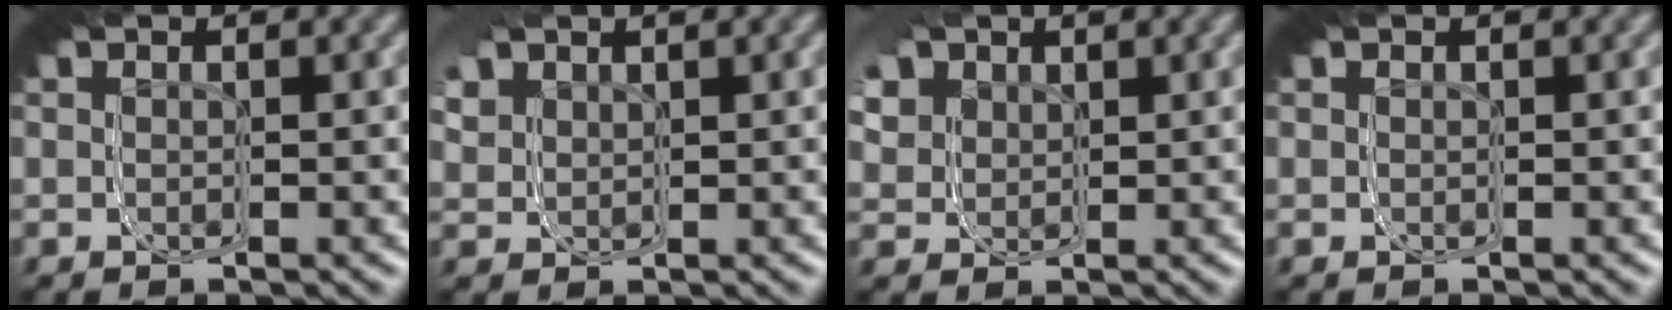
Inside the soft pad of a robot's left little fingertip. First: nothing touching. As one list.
[{"total": 6.1, "force": [2.5, 4.9, 2.7], "torque": [-0.058, 0.013, 0.025]}, {"total": 8.0, "force": [2.8, 6.5, 3.7], "torque": [-0.068, 0.015, 0.025]}, {"total": 0.0}]